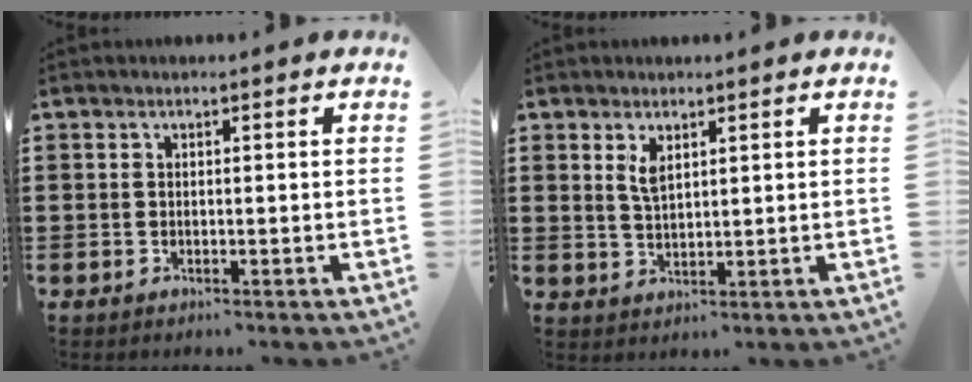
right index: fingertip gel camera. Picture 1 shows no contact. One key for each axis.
{"total": 2.8, "fx": 1.5, "fy": 1.1, "fz": 2.0, "tx": -0.045, "ty": 0.003, "tz": 0.027}